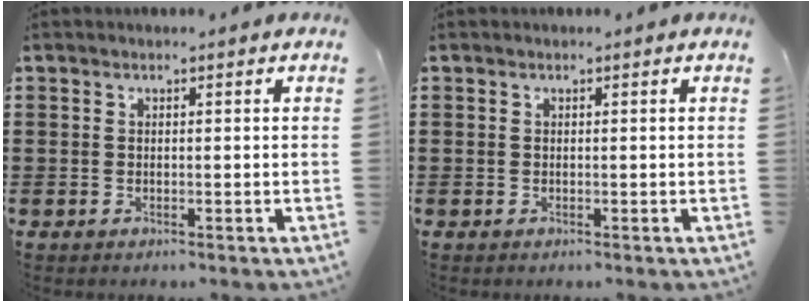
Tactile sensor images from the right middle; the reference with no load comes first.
{"total": 0.0}